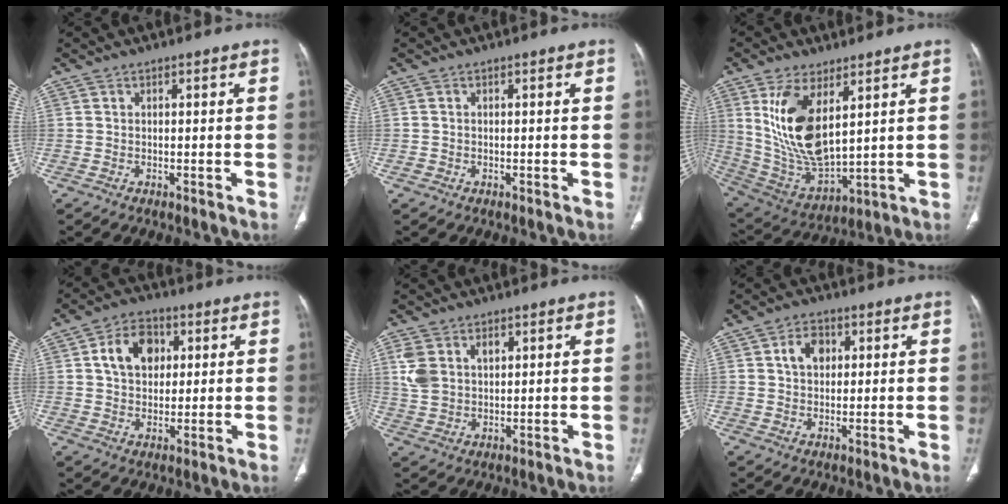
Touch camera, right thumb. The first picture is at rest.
{"total": 0.8, "force": [-0.2, 0.7, 0.2], "torque": [-0.003, 0.002, -0.004]}
{"total": 16.3, "force": [5.7, 7.6, 13.2], "torque": [-0.249, -0.027, 0.133]}
{"total": 9.4, "force": [2.6, 6.9, 5.9], "torque": [-0.074, 0.002, 0.041]}
{"total": 7.2, "force": [2.7, 4.9, 4.6], "torque": [-0.086, 0.000, 0.062]}
{"total": 5.1, "force": [1.5, 3.7, 3.2], "torque": [-0.041, 0.003, 0.024]}